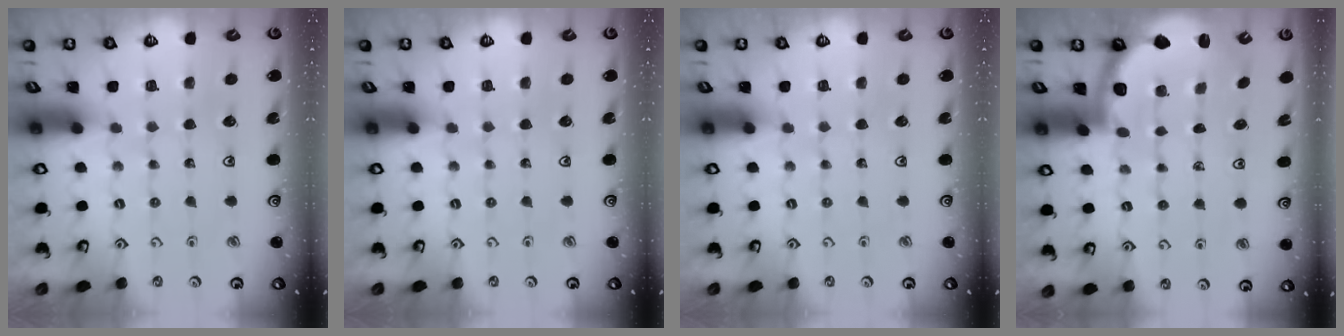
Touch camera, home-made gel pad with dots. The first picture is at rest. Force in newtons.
{"total": 0.0}
{"total": 0.0}
{"total": 2.6, "press": 2.5, "slide": 0.6}